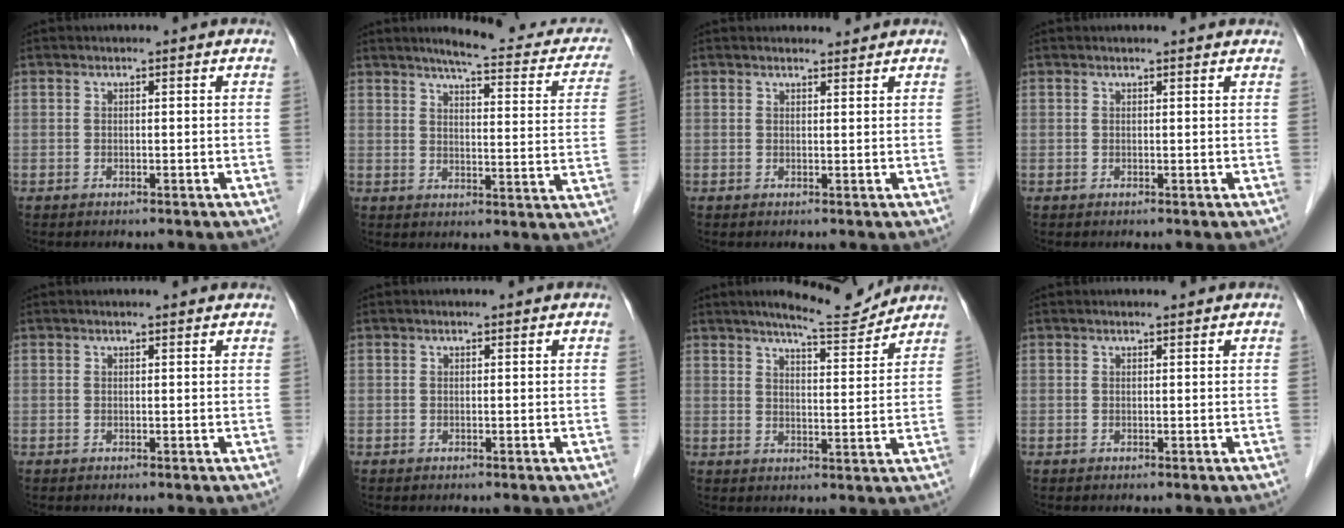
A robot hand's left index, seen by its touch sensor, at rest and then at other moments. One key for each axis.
{"total": 15.7, "fx": 13.3, "fy": 2.8, "fz": 7.8, "tx": -0.077, "ty": -0.016, "tz": 0.143}
{"total": 1.4, "fx": 1.4, "fy": 0.2, "fz": 0.0, "tx": -0.005, "ty": -0.002, "tz": 0.021}
{"total": 2.1, "fx": 2.0, "fy": 0.3, "fz": 0.7, "tx": -0.014, "ty": 0.009, "tz": 0.016}
{"total": 1.6, "fx": 1.5, "fy": 0.2, "fz": 0.6, "tx": -0.013, "ty": 0.007, "tz": 0.013}
{"total": 0.0}
{"total": 7.0, "fx": 6.6, "fy": 0.3, "fz": 2.4, "tx": -0.041, "ty": -0.010, "tz": 0.096}
{"total": 0.0}